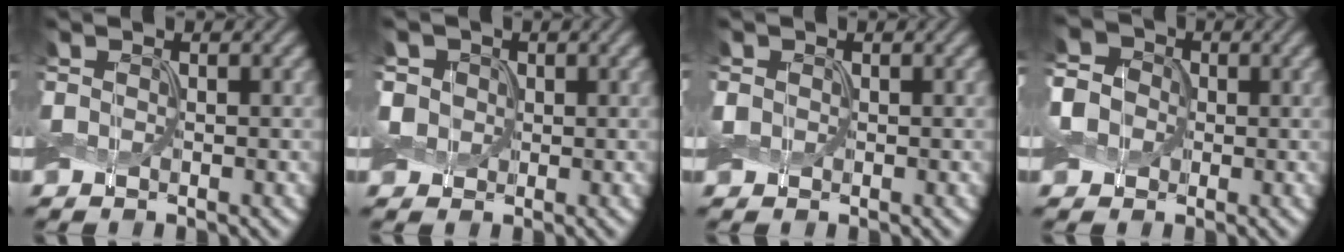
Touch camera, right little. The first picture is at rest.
{"total": 2.4, "force": [0.4, 2.2, 0.8], "torque": [-0.025, 0.002, 0.010]}
{"total": 0.8, "force": [0.1, 0.7, 0.2], "torque": [-0.004, 0.002, 0.003]}
{"total": 4.7, "force": [0.2, 4.3, 1.9], "torque": [-0.049, 0.024, -0.014]}